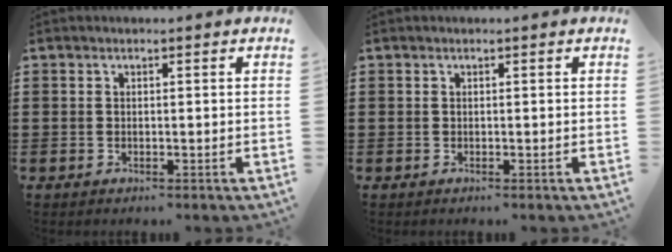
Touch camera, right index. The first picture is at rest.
{"total": 0.0}